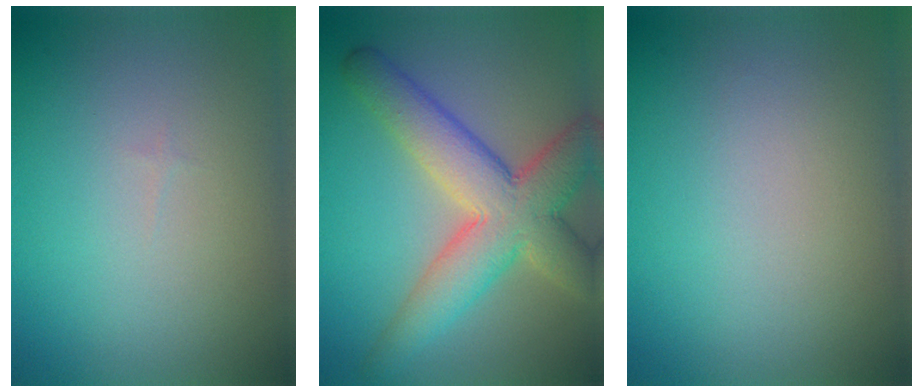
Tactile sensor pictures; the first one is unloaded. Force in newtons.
{"total": 8.1, "press": 8.1, "slide": 0.6}
{"total": 0.0}